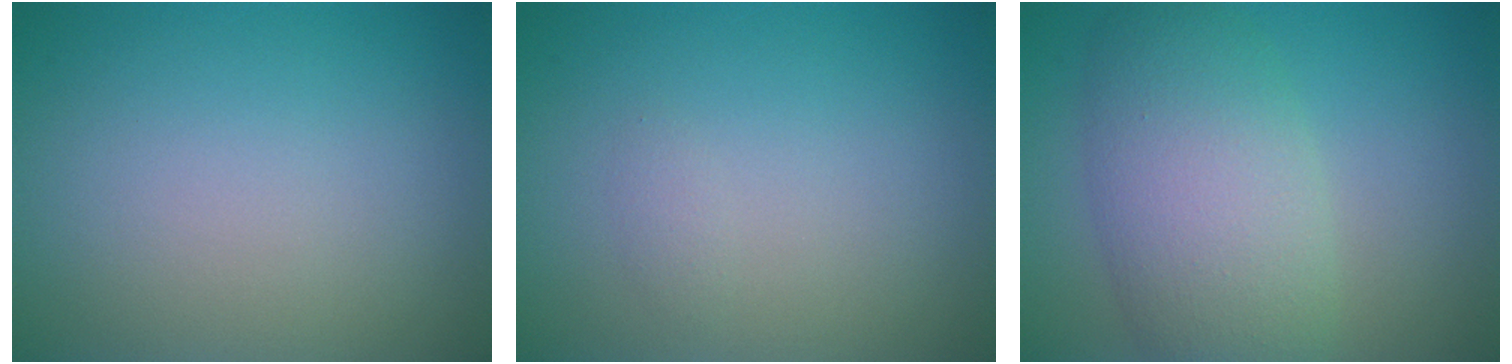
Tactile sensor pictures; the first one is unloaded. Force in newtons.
{"total": 0.6, "press": 0.6, "slide": 0.0}
{"total": 7.1, "press": 7.1, "slide": 0.4}